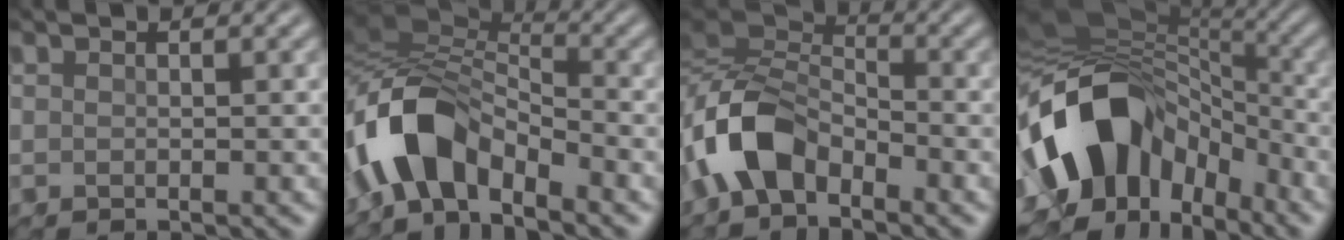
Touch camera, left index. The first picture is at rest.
{"total": 7.1, "force": [-4.0, 3.2, 4.9], "torque": [-0.095, 0.013, -0.083]}
{"total": 5.8, "force": [-3.5, 2.9, 3.6], "torque": [-0.080, 0.007, -0.082]}
{"total": 14.1, "force": [-4.7, 9.7, 9.0], "torque": [-0.171, -0.004, -0.089]}